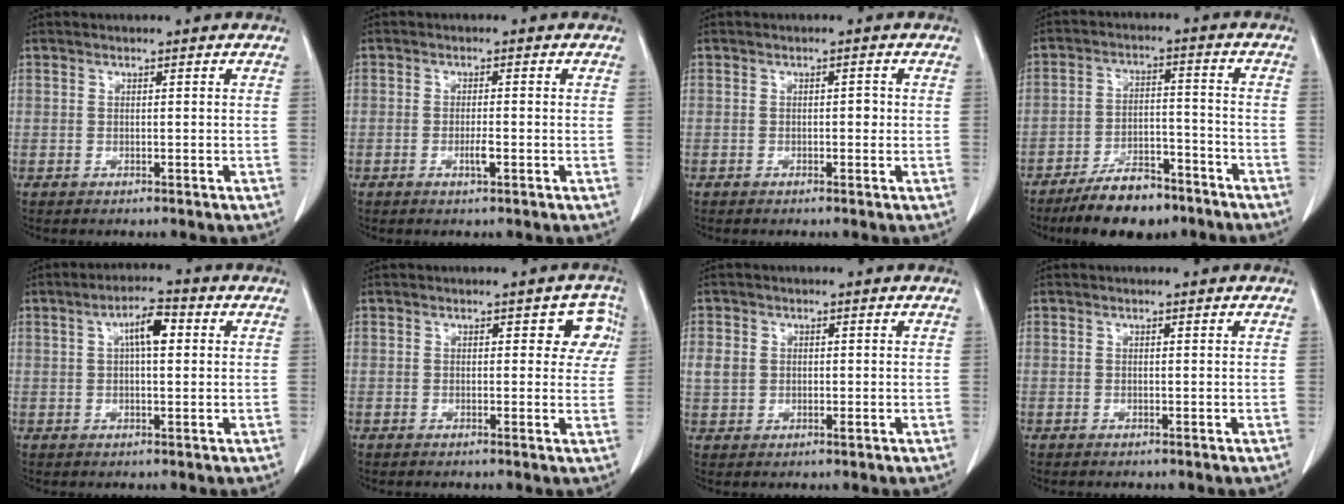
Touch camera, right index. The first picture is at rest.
{"total": 1.8, "force": [-0.7, 0.3, 1.7], "torque": [-0.032, -0.002, -0.011]}
{"total": 1.1, "force": [-0.1, 0.6, 0.9], "torque": [-0.009, 0.004, -0.002]}
{"total": 9.8, "force": [-7.6, 3.8, 5.0], "torque": [-0.083, 0.003, -0.129]}
{"total": 5.2, "force": [1.3, 1.5, 4.8], "torque": [-0.085, 0.014, 0.020]}
{"total": 4.4, "force": [1.4, 2.6, 3.3], "torque": [-0.008, 0.012, 0.007]}
{"total": 3.6, "force": [0.5, 3.0, 2.0], "torque": [-0.042, 0.005, 0.015]}
{"total": 0.0}